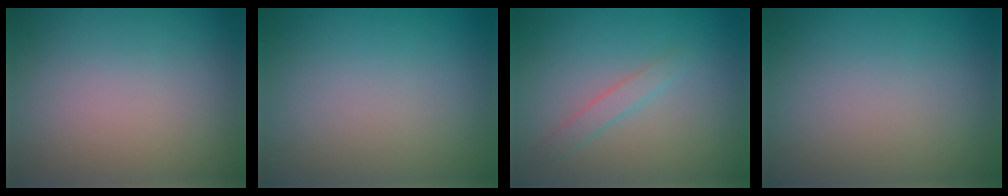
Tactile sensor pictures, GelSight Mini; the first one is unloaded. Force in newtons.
{"total": 0.0}
{"total": 1.4, "press": 1.4, "slide": 0.1}
{"total": 0.0}